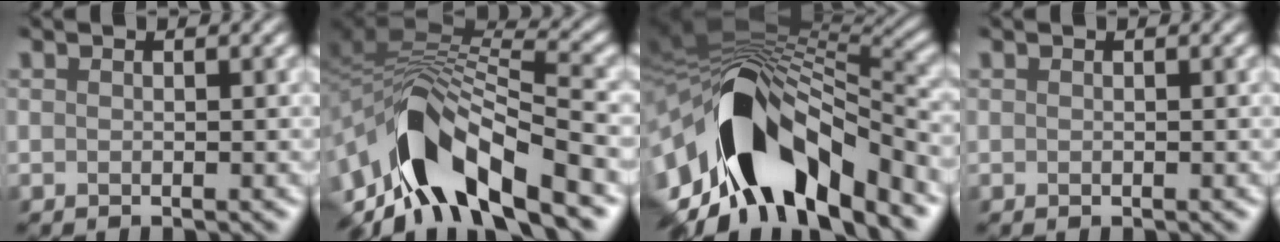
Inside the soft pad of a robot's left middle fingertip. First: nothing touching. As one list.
[{"total": 11.2, "force": [-3.9, 5.1, 9.2], "torque": [-0.169, 0.009, -0.070]}, {"total": 14.6, "force": [-6.2, 7.3, 11.1], "torque": [-0.200, 0.013, -0.099]}, {"total": 0.0}]